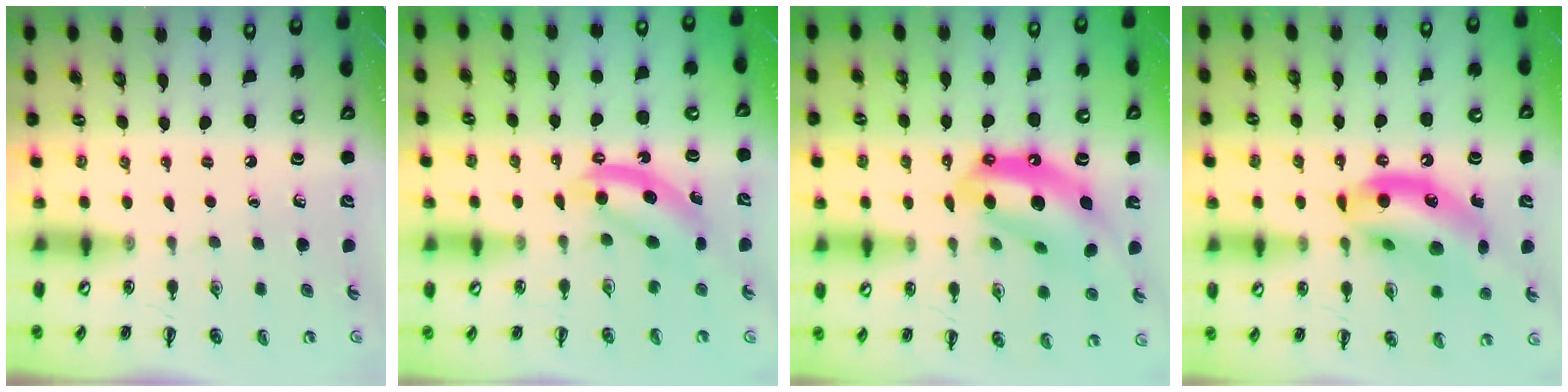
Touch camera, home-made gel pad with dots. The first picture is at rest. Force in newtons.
{"total": 7.0, "press": 6.9, "slide": 1.2}
{"total": 14.7, "press": 14.1, "slide": 4.2}
{"total": 17.3, "press": 16.7, "slide": 4.4}